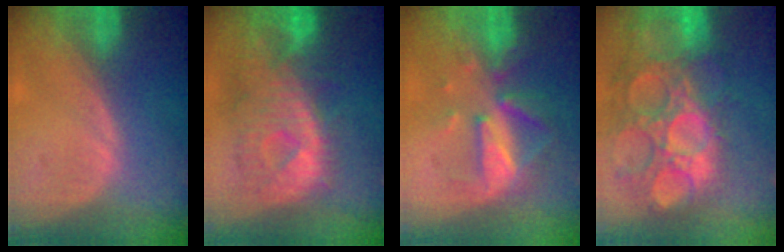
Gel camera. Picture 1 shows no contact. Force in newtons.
{"total": 10.9, "press": 9.6, "slide": 5.0}
{"total": 8.1, "press": 7.4, "slide": 3.2}
{"total": 15.6, "press": 12.8, "slide": 8.9}